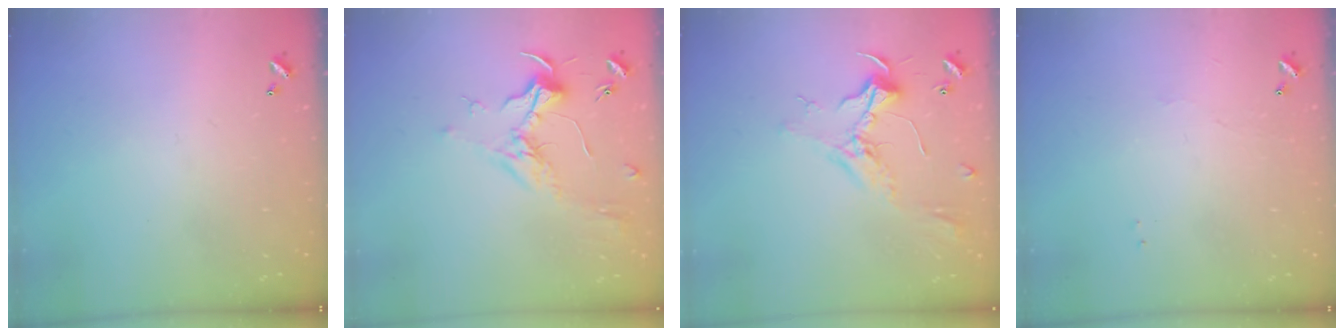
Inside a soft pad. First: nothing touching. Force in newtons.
{"total": 1.8, "press": 1.7, "slide": 0.6}
{"total": 2.4, "press": 2.3, "slide": 0.8}
{"total": 1.2, "press": 1.1, "slide": 0.3}